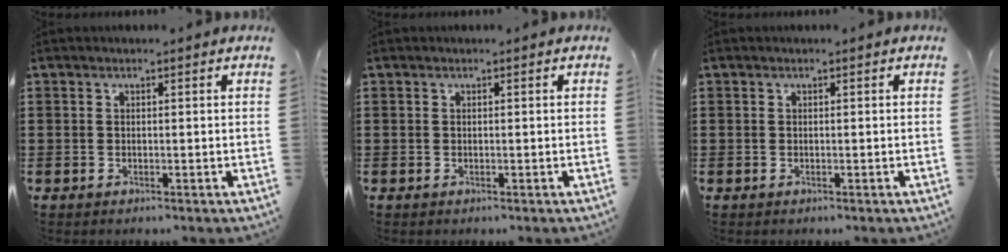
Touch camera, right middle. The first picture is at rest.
{"total": 0.0}
{"total": 0.0}